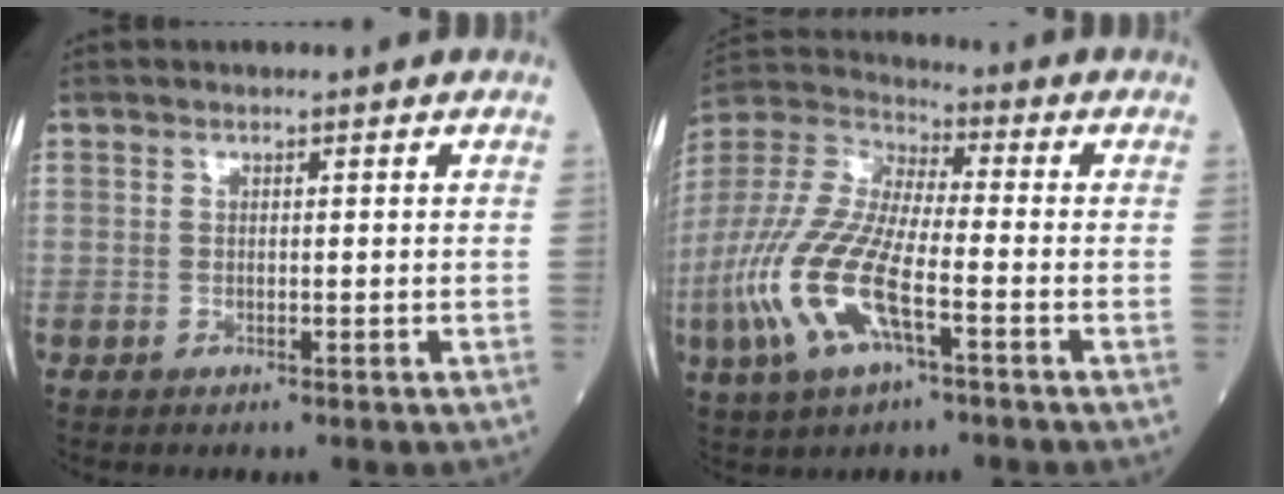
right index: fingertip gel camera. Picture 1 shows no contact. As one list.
[{"total": 15.5, "force": [-5.5, 4.6, 13.8], "torque": [-0.320, -0.013, -0.106]}]